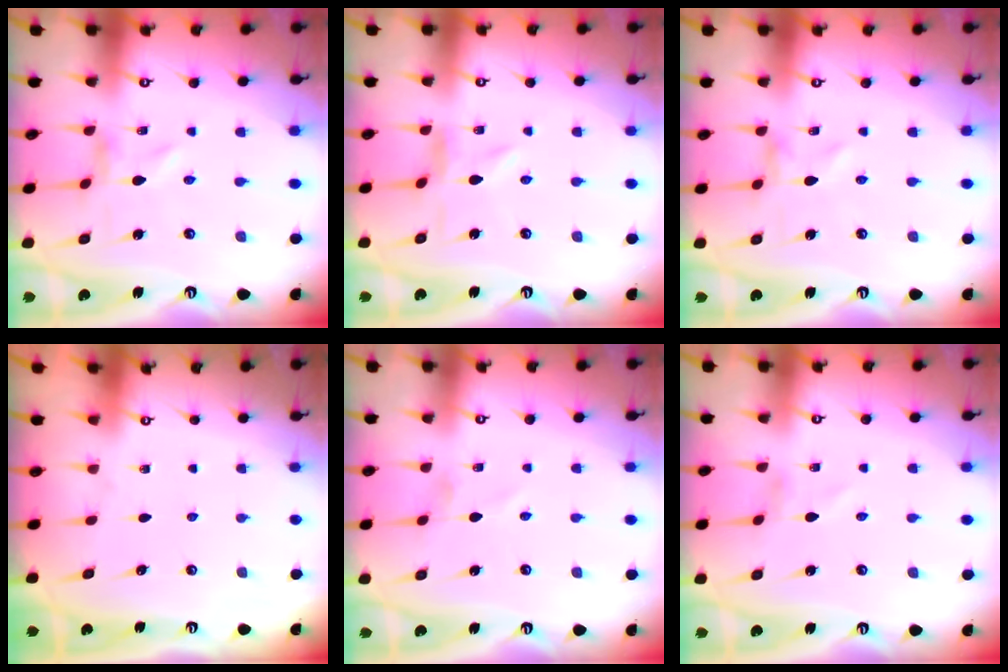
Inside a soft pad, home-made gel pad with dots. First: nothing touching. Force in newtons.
{"total": 0.8, "press": 0.8, "slide": 0.2}
{"total": 0.0}
{"total": 0.0}
{"total": 0.0}
{"total": 1.3, "press": 1.2, "slide": 0.1}